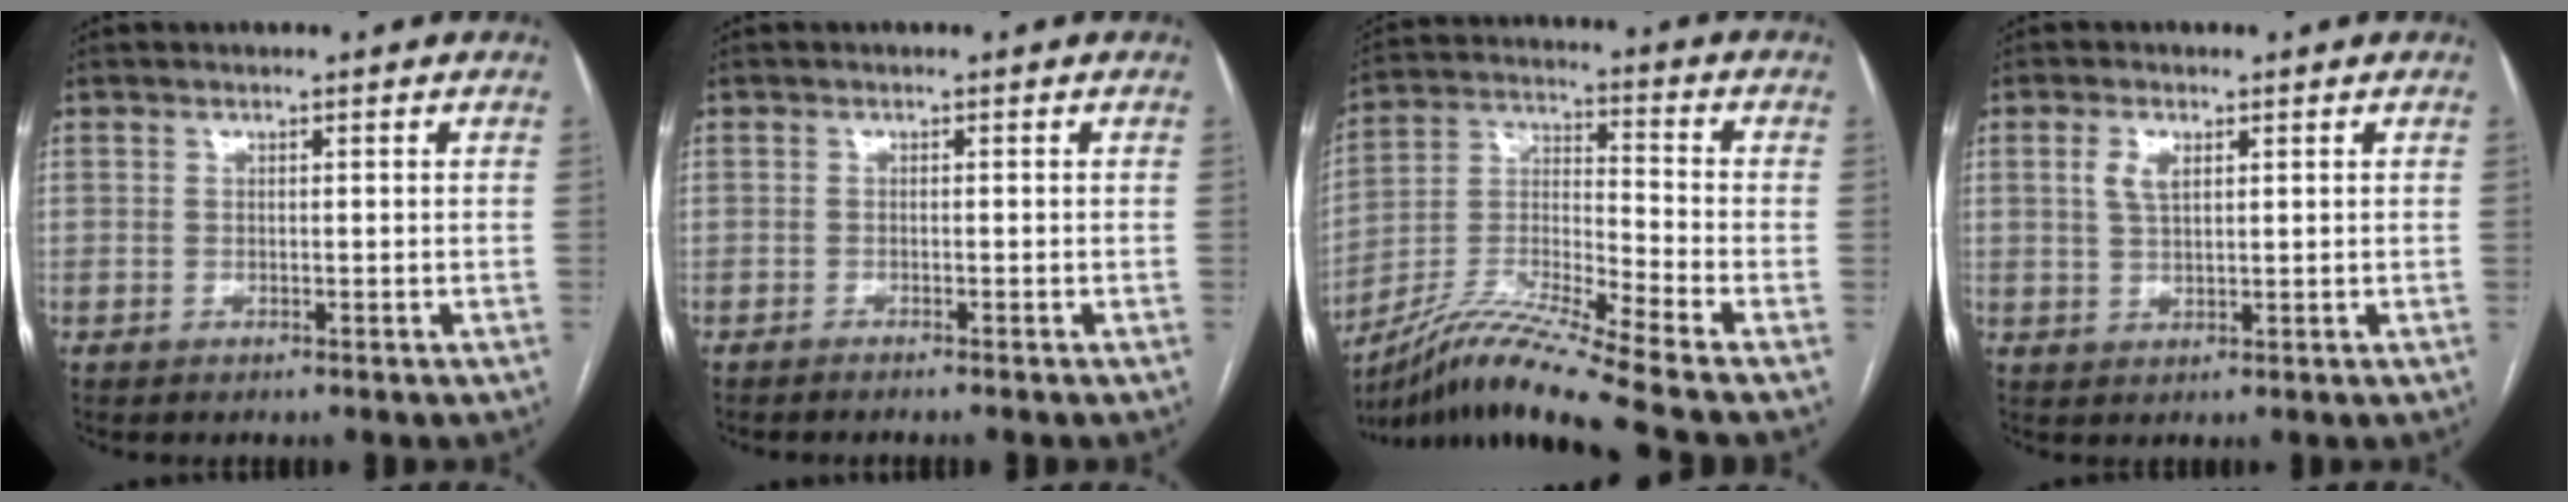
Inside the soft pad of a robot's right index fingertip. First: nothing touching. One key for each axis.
{"total": 2.5, "fx": -2.2, "fy": -0.3, "fz": 1.1, "tx": -0.012, "ty": 0.001, "tz": -0.027}
{"total": 15.7, "fx": -12.6, "fy": -2.1, "fz": 9.1, "tx": -0.184, "ty": -0.009, "tz": -0.230}
{"total": 3.2, "fx": 1.2, "fy": 1.4, "fz": 2.6, "tx": -0.056, "ty": 0.004, "tz": 0.026}